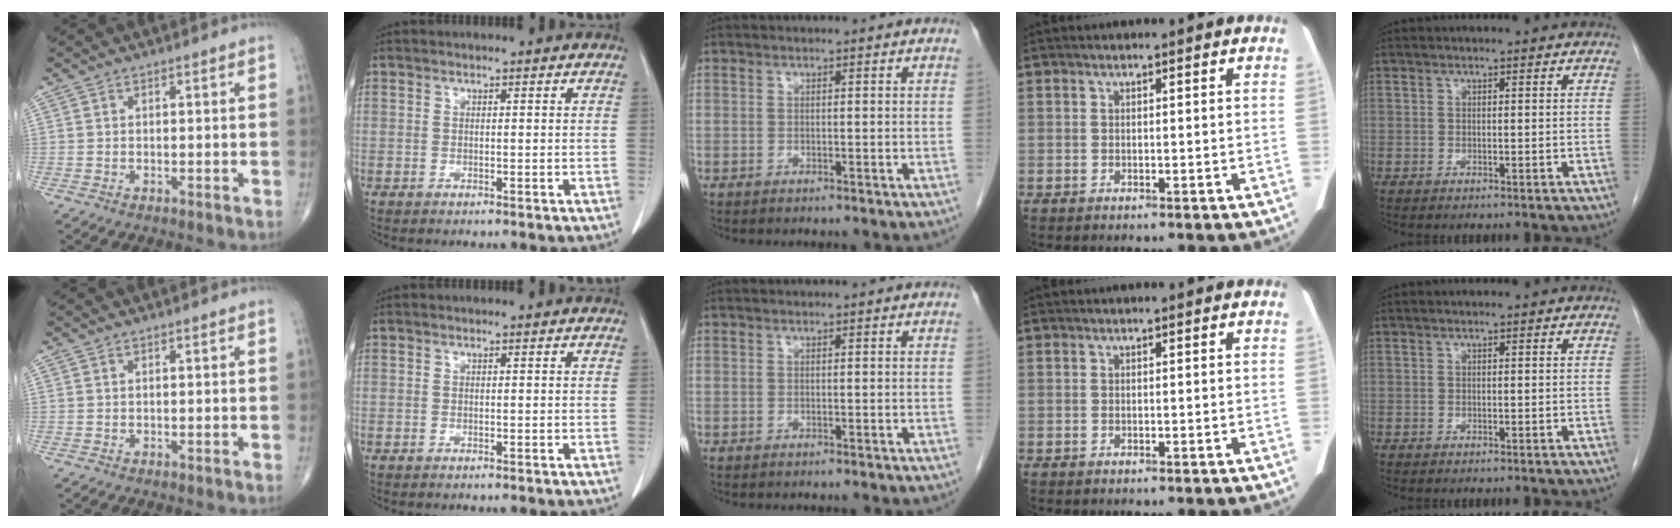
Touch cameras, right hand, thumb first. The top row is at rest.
{}